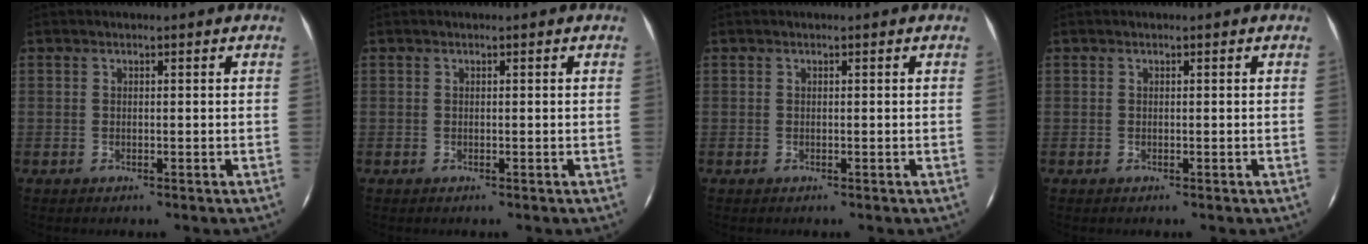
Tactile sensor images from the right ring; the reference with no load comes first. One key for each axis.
{"total": 0.0}
{"total": 0.0}
{"total": 0.0}